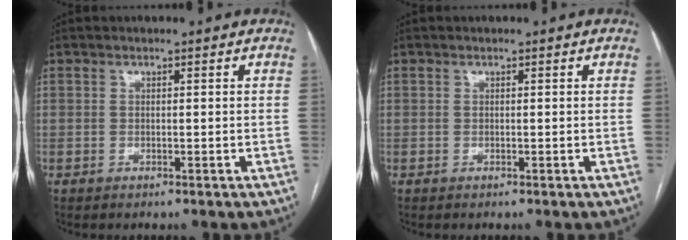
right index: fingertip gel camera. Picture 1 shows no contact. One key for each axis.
{"total": 0.0}